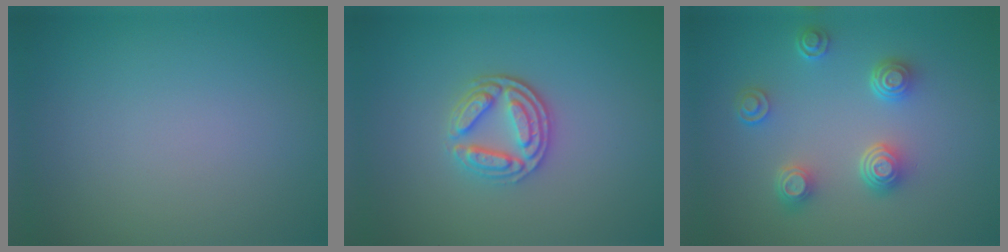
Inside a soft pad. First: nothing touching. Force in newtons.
{"total": 3.7, "press": 3.2, "slide": 1.8}
{"total": 4.1, "press": 3.2, "slide": 2.6}